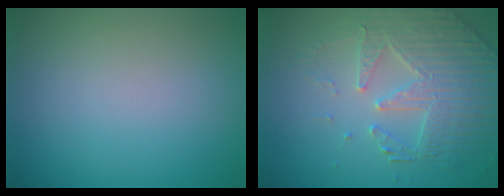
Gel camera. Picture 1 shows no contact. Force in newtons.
{"total": 4.4, "press": 4.2, "slide": 1.2}